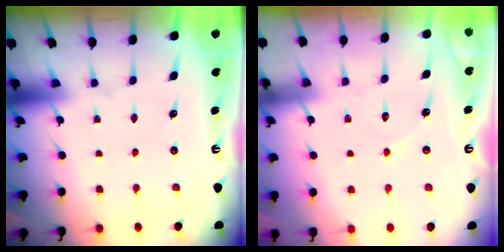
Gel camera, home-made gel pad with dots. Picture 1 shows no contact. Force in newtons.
{"total": 4.6, "press": 4.6, "slide": 0.5}